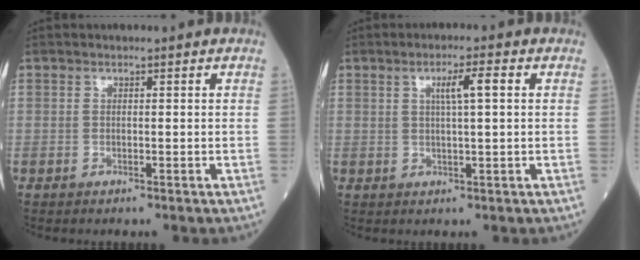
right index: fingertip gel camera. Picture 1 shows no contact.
{"total": 3.9, "force": [1.1, 0.0, 3.8], "torque": [-0.065, 0.006, 0.018]}